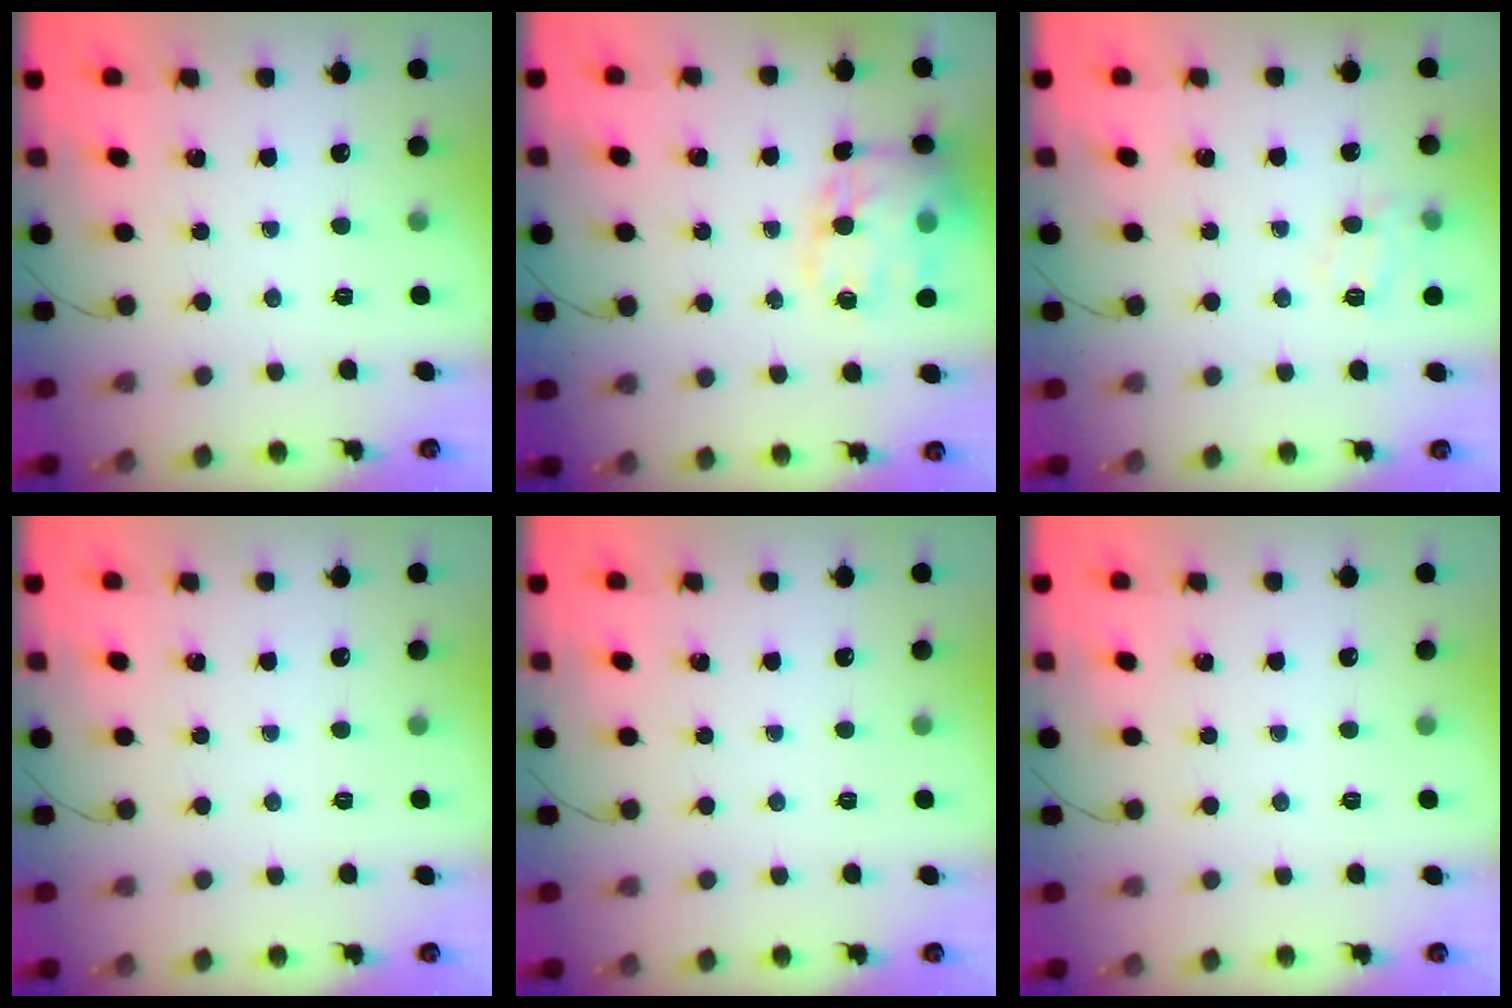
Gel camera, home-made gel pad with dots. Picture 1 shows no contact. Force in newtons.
{"total": 17.7, "press": 17.4, "slide": 3.3}
{"total": 9.5, "press": 9.4, "slide": 1.0}
{"total": 0.0}
{"total": 0.0}
{"total": 0.0}